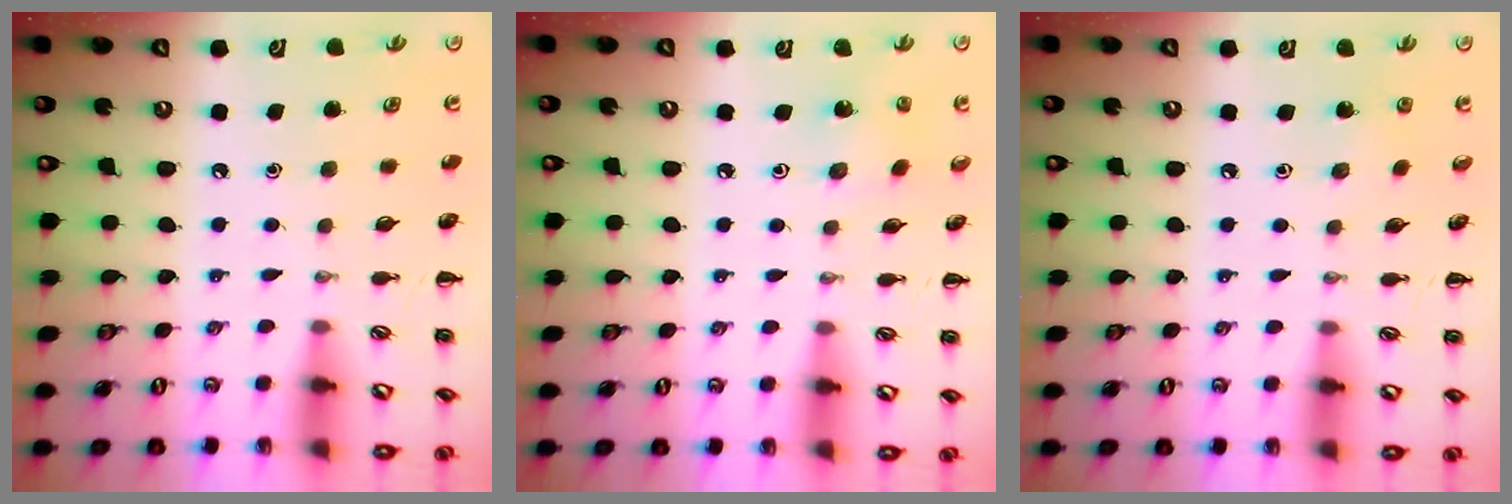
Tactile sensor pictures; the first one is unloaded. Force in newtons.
{"total": 1.6, "press": 1.4, "slide": 0.6}
{"total": 1.7, "press": 1.5, "slide": 0.7}